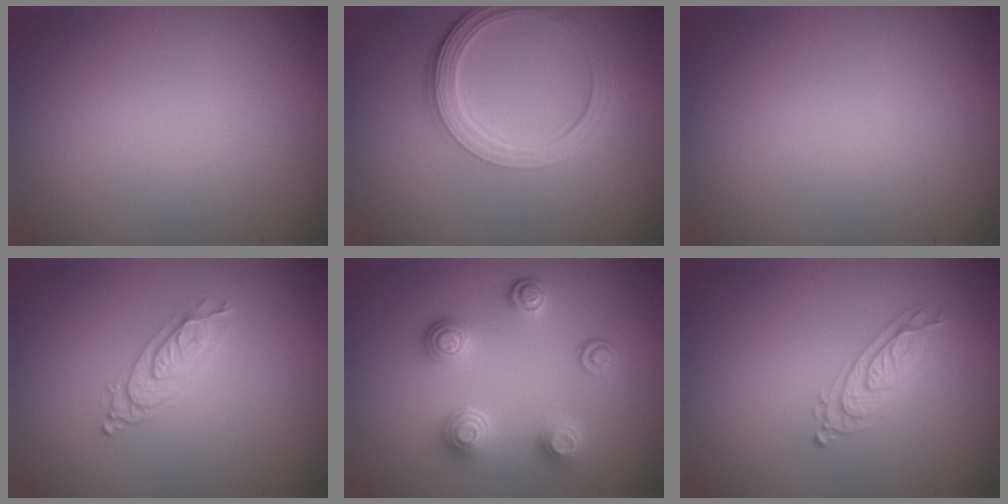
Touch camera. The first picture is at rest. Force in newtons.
{"total": 4.9, "press": 3.7, "slide": 3.2}
{"total": 0.0}
{"total": 2.8, "press": 2.2, "slide": 1.7}
{"total": 4.3, "press": 3.4, "slide": 2.6}
{"total": 2.2, "press": 2.0, "slide": 0.8}